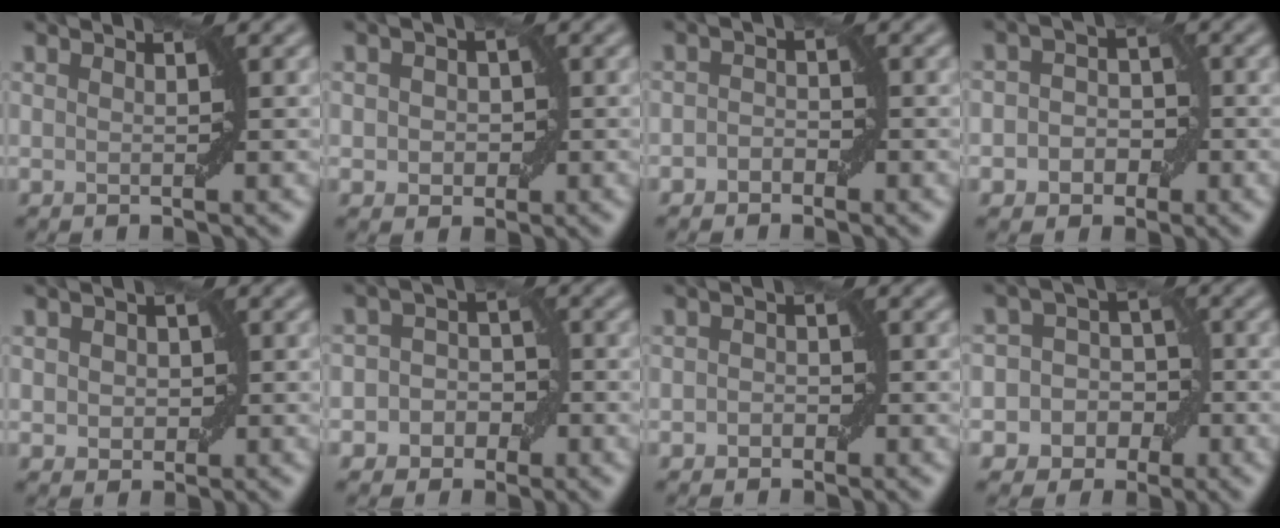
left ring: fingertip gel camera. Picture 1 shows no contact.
{"total": 2.3, "force": [-0.1, 2.0, 1.2], "torque": [-0.005, 0.000, -0.009]}
{"total": 1.4, "force": [-0.9, 0.9, 0.5], "torque": [-0.007, 0.006, -0.018]}
{"total": 3.5, "force": [-1.0, 2.9, 1.7], "torque": [0.008, 0.004, -0.024]}
{"total": 1.9, "force": [0.0, 1.6, 1.0], "torque": [-0.009, 0.001, -0.004]}
{"total": 4.1, "force": [-1.5, 3.6, 1.4], "torque": [0.016, 0.019, -0.039]}
{"total": 1.2, "force": [-0.6, 1.0, 0.5], "torque": [-0.006, 0.002, -0.013]}
{"total": 7.2, "force": [-2.5, 6.6, 1.6], "torque": [-0.009, 0.021, -0.068]}